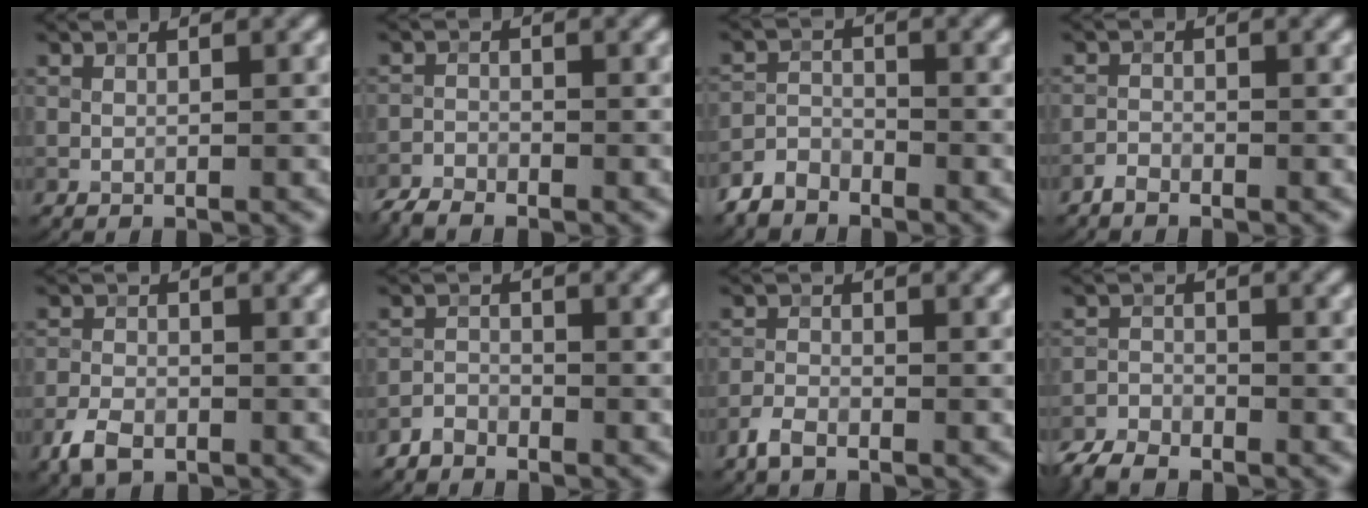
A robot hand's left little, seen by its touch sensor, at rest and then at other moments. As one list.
[{"total": 2.3, "force": [-2.2, 0.5, 0.5], "torque": [-0.012, -0.002, -0.051]}, {"total": 2.4, "force": [-2.2, 1.0, 0.2], "torque": [-0.001, 0.004, -0.052]}, {"total": 1.1, "force": [-1.1, 0.3, 0.1], "torque": [0.003, 0.001, -0.024]}, {"total": 2.9, "force": [-1.9, 1.6, 1.4], "torque": [-0.026, -0.003, -0.044]}, {"total": 1.5, "force": [-1.4, 0.5, -0.2], "torque": [0.010, 0.004, -0.030]}, {"total": 1.8, "force": [-1.6, 0.6, 0.7], "torque": [-0.015, -0.001, -0.038]}, {"total": 3.4, "force": [-3.1, 1.1, 0.8], "torque": [-0.015, -0.012, -0.072]}]